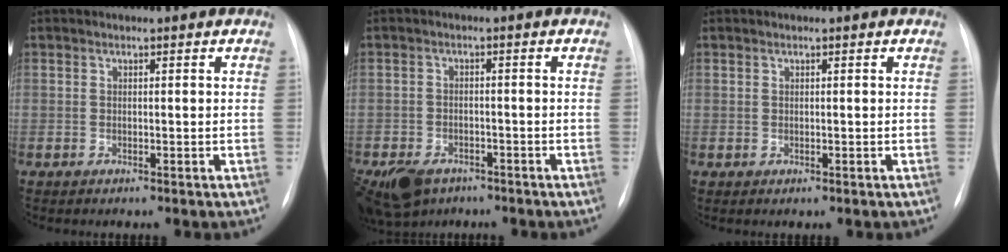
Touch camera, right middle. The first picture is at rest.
{"total": 10.6, "force": [-7.0, 6.7, 4.4], "torque": [-0.111, -0.006, -0.107]}
{"total": 0.0}